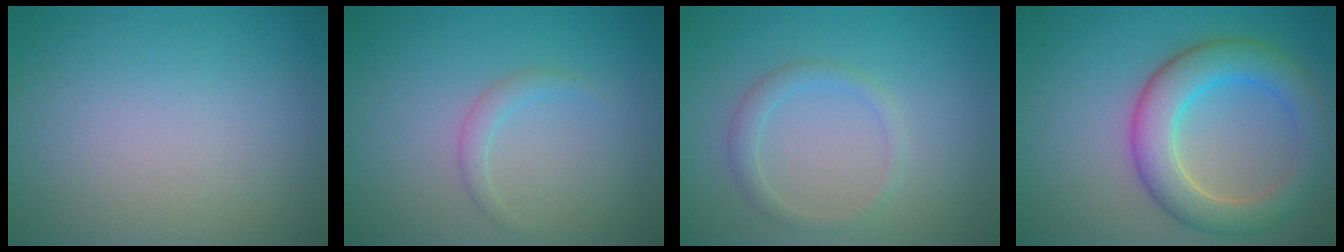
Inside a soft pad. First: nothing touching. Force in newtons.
{"total": 1.1, "press": 1.1, "slide": 0.1}
{"total": 1.5, "press": 1.5, "slide": 0.1}
{"total": 6.2, "press": 6.2, "slide": 0.2}